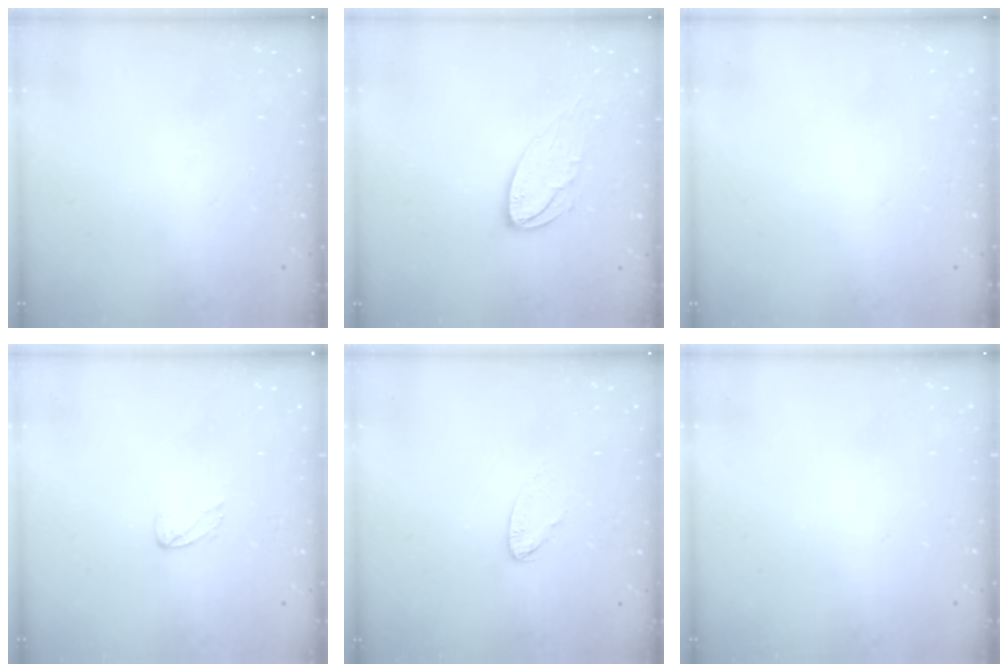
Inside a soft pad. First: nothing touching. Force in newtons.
{"total": 10.1, "press": 10.1, "slide": 0.6}
{"total": 0.0}
{"total": 3.0, "press": 3.0, "slide": 0.2}
{"total": 6.0, "press": 6.0, "slide": 0.5}
{"total": 0.0}